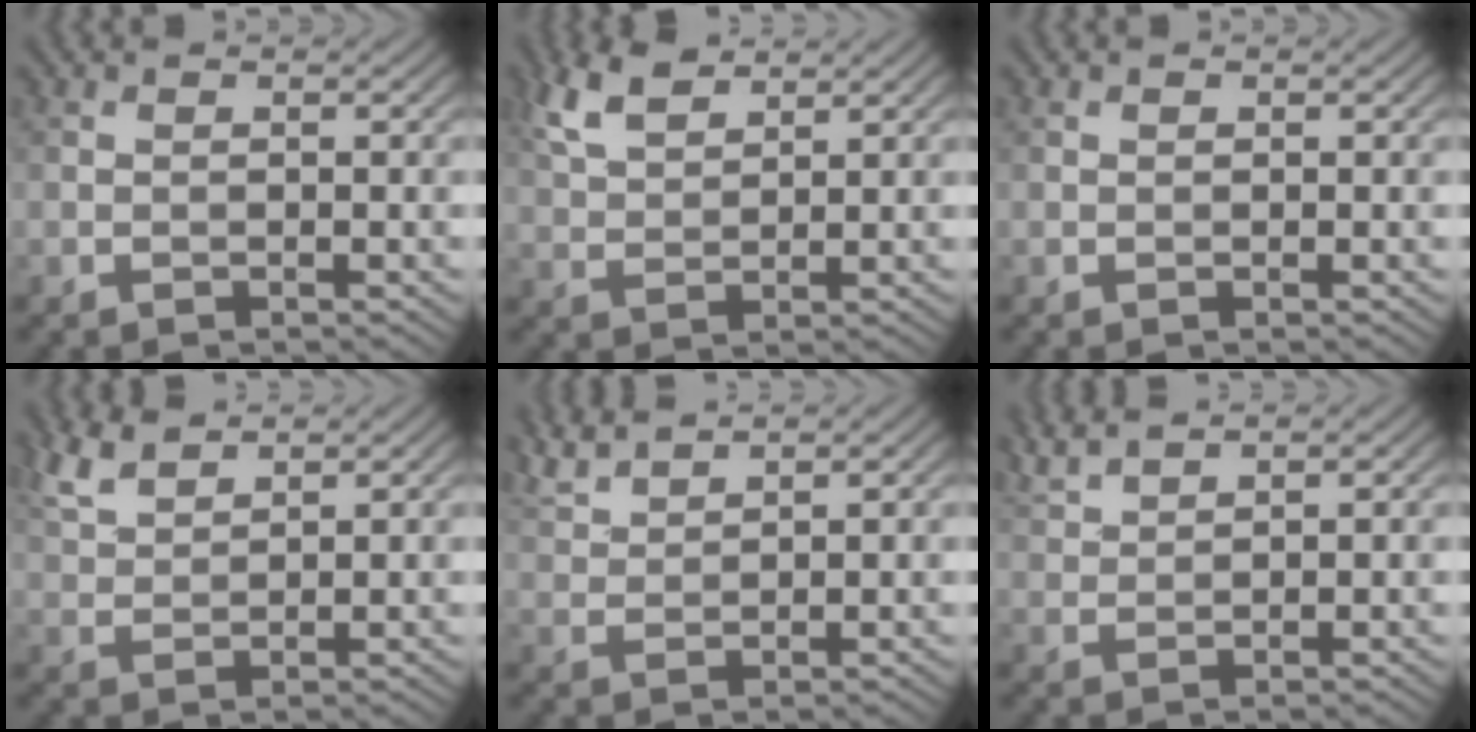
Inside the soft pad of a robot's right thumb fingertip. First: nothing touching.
{"total": 5.6, "force": [3.8, 2.3, 3.5], "torque": [-0.090, 0.011, 0.081]}
{"total": 0.0}
{"total": 4.6, "force": [3.6, 1.4, 2.4], "torque": [-0.068, 0.009, 0.082]}
{"total": 4.0, "force": [3.6, 0.6, 1.7], "torque": [-0.047, 0.010, 0.079]}
{"total": 3.3, "force": [2.9, 0.4, 1.4], "torque": [-0.037, 0.010, 0.067]}